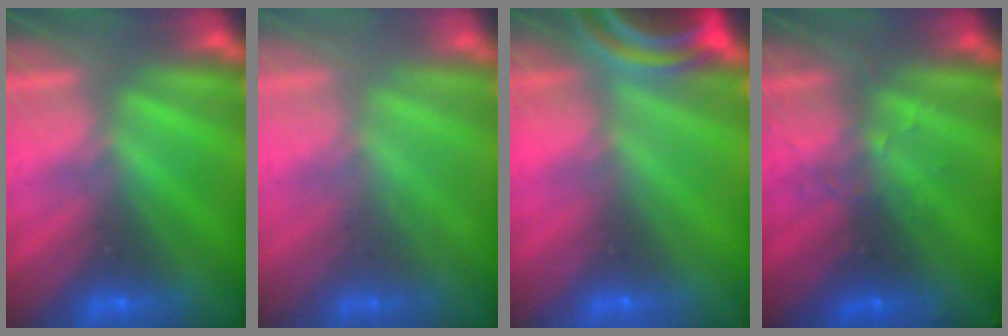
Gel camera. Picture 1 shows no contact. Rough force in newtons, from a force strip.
{"total": 2.0}
{"total": 7.0}
{"total": 2.9}